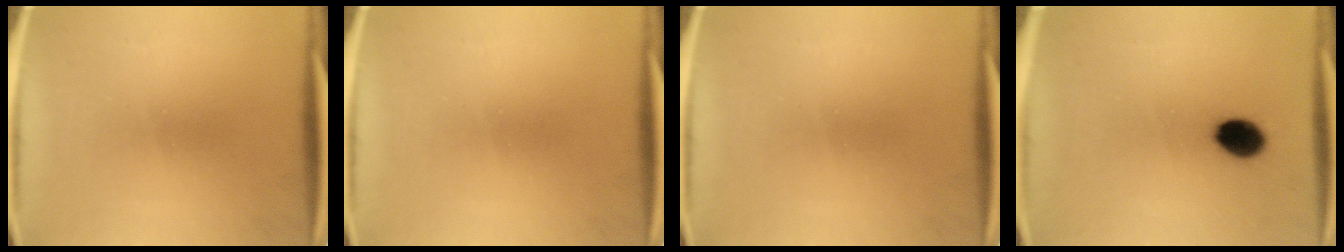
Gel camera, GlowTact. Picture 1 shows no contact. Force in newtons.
{"total": 0.0}
{"total": 0.0}
{"total": 6.7}